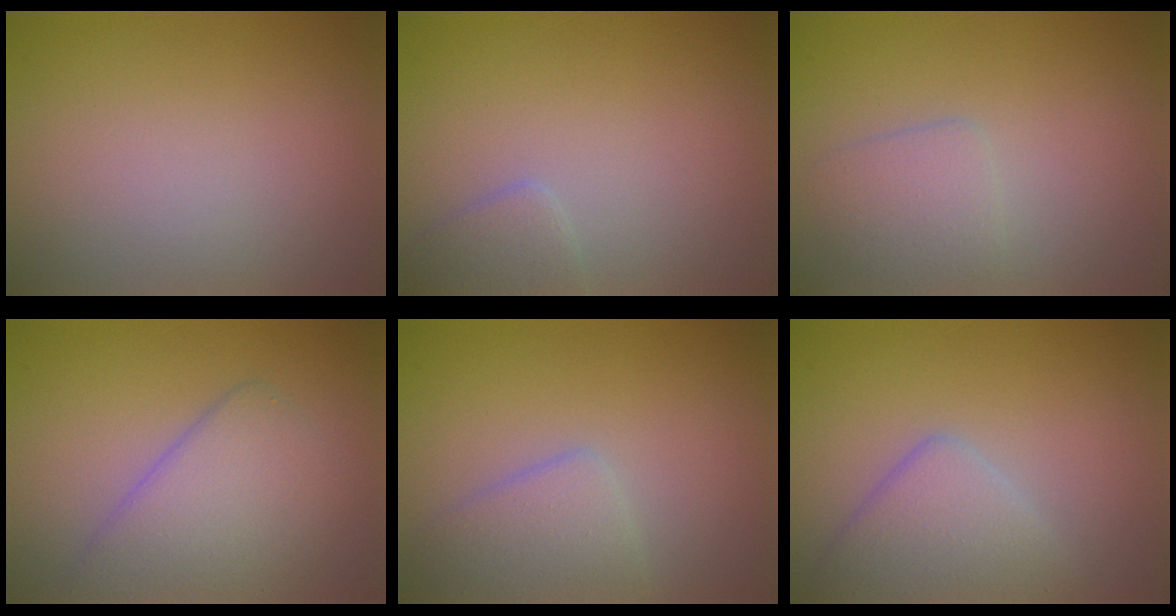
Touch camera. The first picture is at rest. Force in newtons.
{"total": 1.7, "press": 1.7, "slide": 0.1}
{"total": 2.1, "press": 2.1, "slide": 0.1}
{"total": 4.6, "press": 4.6, "slide": 0.3}
{"total": 2.8, "press": 2.8, "slide": 0.1}
{"total": 3.8, "press": 3.8, "slide": 0.1}